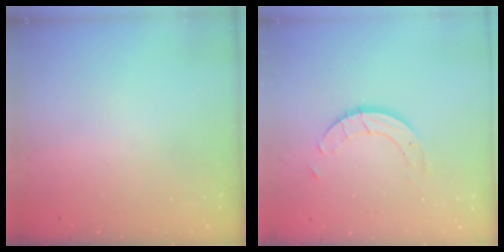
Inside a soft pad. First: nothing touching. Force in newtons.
{"total": 5.1, "press": 5.1, "slide": 0.3}